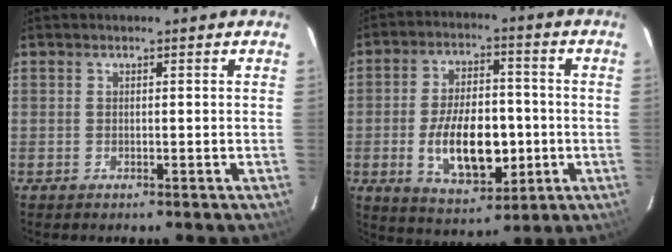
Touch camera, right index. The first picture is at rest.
{"total": 14.3, "force": [-2.7, 7.6, 11.8], "torque": [-0.223, 0.004, -0.029]}